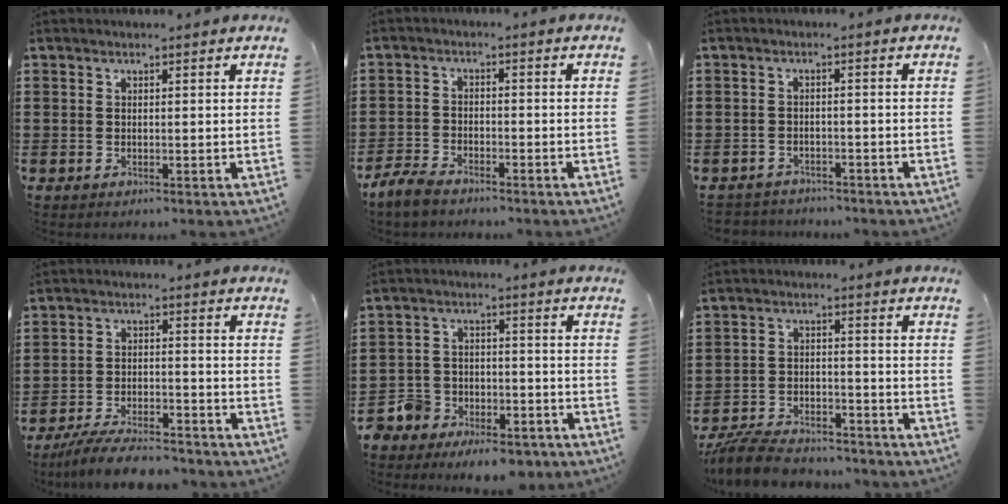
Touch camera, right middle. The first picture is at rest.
{"total": 3.4, "force": [-3.2, 0.9, 1.0], "torque": [-0.040, 0.000, -0.071]}
{"total": 2.3, "force": [-2.2, 0.4, -0.4], "torque": [-0.001, -0.001, -0.050]}
{"total": 6.7, "force": [-6.2, 0.6, 2.4], "torque": [-0.043, 0.004, -0.117]}
{"total": 6.6, "force": [-6.2, 2.2, 0.5], "torque": [-0.029, 0.018, -0.131]}
{"total": 7.1, "force": [-6.7, 1.2, 1.9], "torque": [-0.040, 0.013, -0.130]}